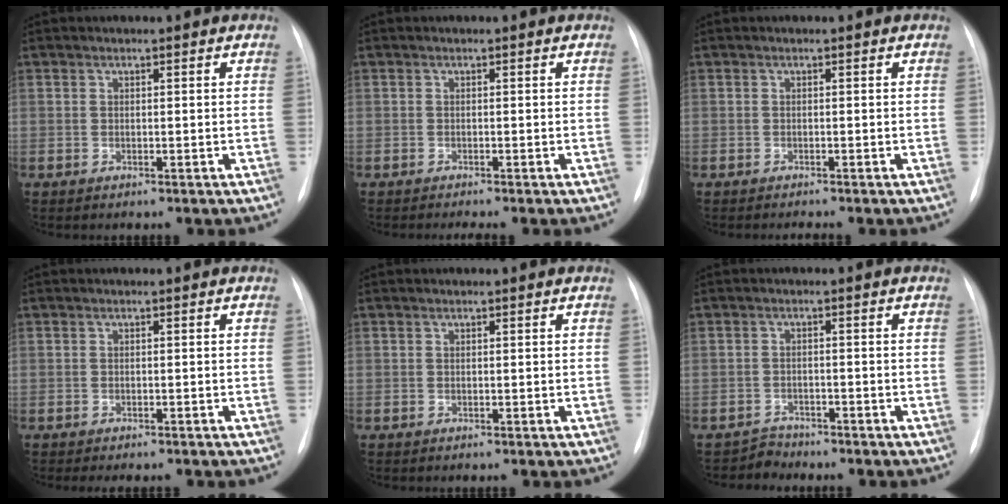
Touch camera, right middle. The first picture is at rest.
{"total": 1.8, "force": [-1.5, -0.3, 1.0], "torque": [-0.010, -0.001, -0.018]}
{"total": 1.0, "force": [-0.9, -0.2, 0.4], "torque": [-0.007, -0.002, -0.011]}
{"total": 3.3, "force": [-2.8, 0.9, 1.5], "torque": [-0.016, -0.004, -0.030]}
{"total": 0.0}
{"total": 2.4, "force": [-1.9, 0.4, -1.3], "torque": [0.028, -0.006, -0.037]}